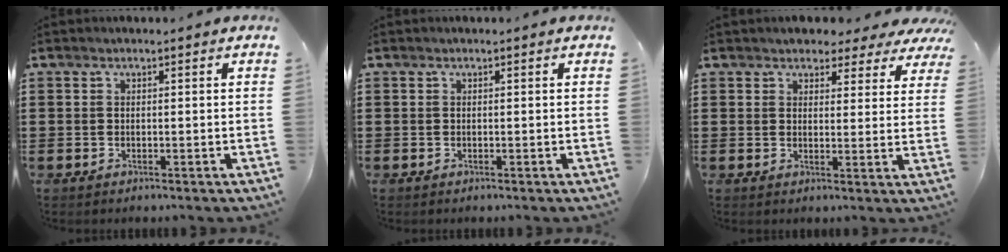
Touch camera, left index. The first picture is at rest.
{"total": 0.0}
{"total": 3.5, "force": [3.2, 1.3, 0.7], "torque": [-0.020, -0.009, 0.056]}